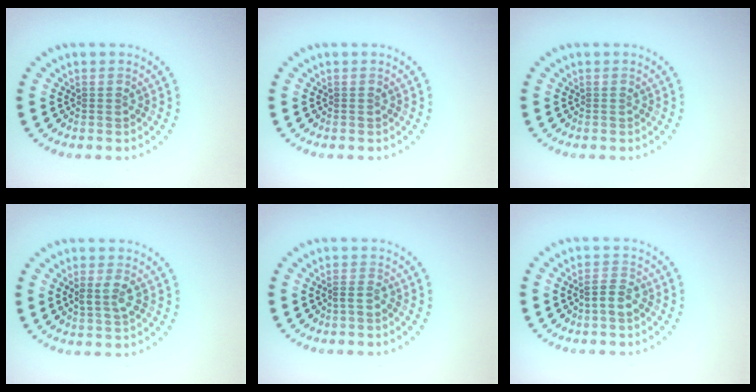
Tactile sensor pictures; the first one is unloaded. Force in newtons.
{"total": 0.0}
{"total": 0.0}
{"total": 2.3, "press": 2.3, "slide": 0.6}
{"total": 0.8, "press": 0.5, "slide": 0.6}
{"total": 2.0, "press": 1.9, "slide": 0.6}